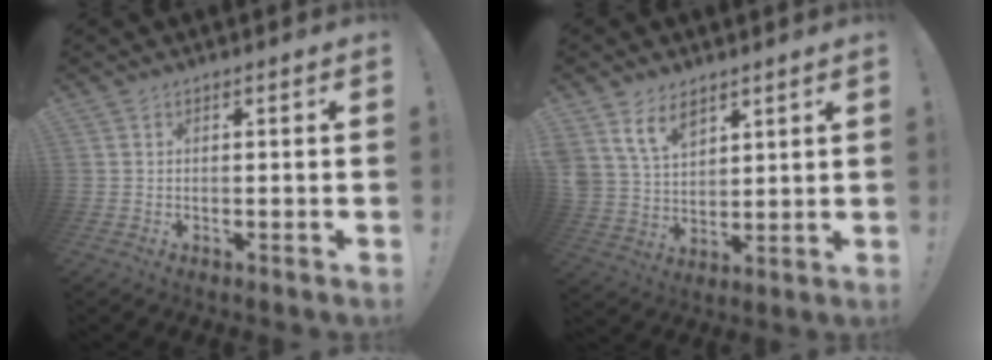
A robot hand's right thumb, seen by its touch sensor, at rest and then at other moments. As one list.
[{"total": 9.9, "force": [7.0, 5.6, 4.1], "torque": [-0.080, -0.038, 0.138]}]